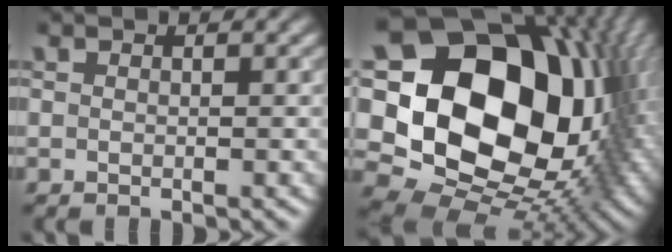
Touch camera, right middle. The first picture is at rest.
{"total": 22.4, "force": [2.3, 17.3, 14.1], "torque": [-0.283, 0.008, 0.058]}